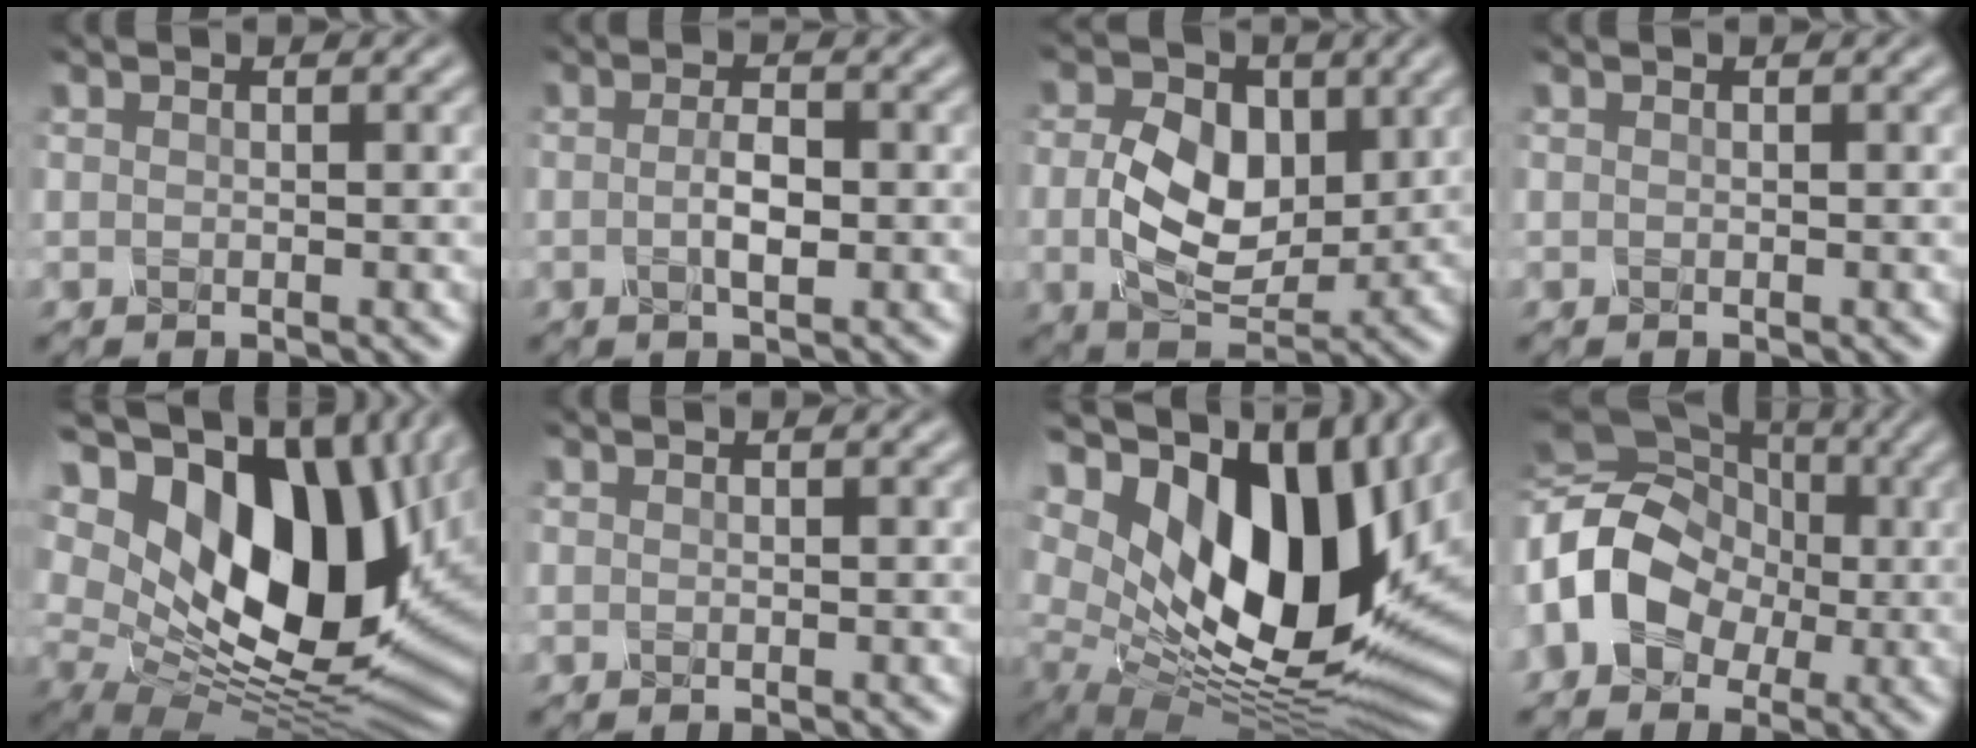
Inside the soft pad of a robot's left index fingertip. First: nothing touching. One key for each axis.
{"total": 2.2, "fx": -0.5, "fy": 0.7, "fz": 2.0, "tx": -0.041, "ty": -0.003, "tz": -0.010}
{"total": 7.3, "fx": 0.3, "fy": 4.8, "fz": 5.4, "tx": -0.100, "ty": -0.004, "tz": 0.004}
{"total": 0.0}
{"total": 18.9, "fx": 6.1, "fy": 11.3, "fz": 13.9, "tx": -0.253, "ty": -0.005, "tz": 0.134}
{"total": 0.0}
{"total": 18.7, "fx": 5.9, "fy": 10.6, "fz": 14.2, "tx": -0.248, "ty": 0.003, "tz": 0.117}
{"total": 12.8, "fx": -1.5, "fy": 10.2, "fz": 7.5, "tx": -0.142, "ty": 0.005, "tz": -0.060}